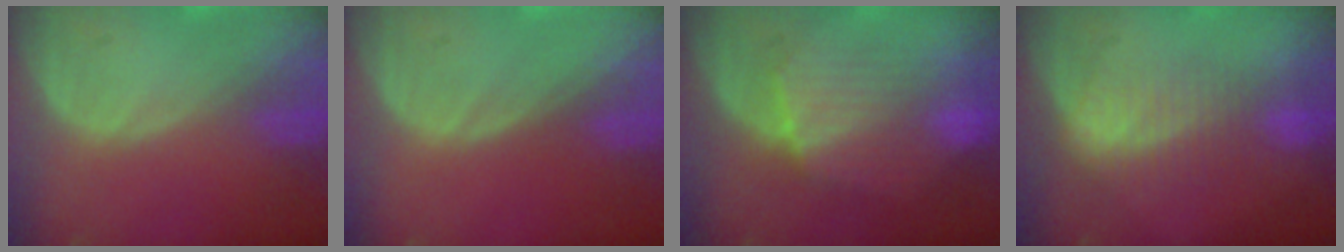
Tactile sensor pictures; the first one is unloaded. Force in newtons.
{"total": 0.0}
{"total": 8.0, "press": 7.9, "slide": 1.0}
{"total": 7.2, "press": 6.2, "slide": 3.8}